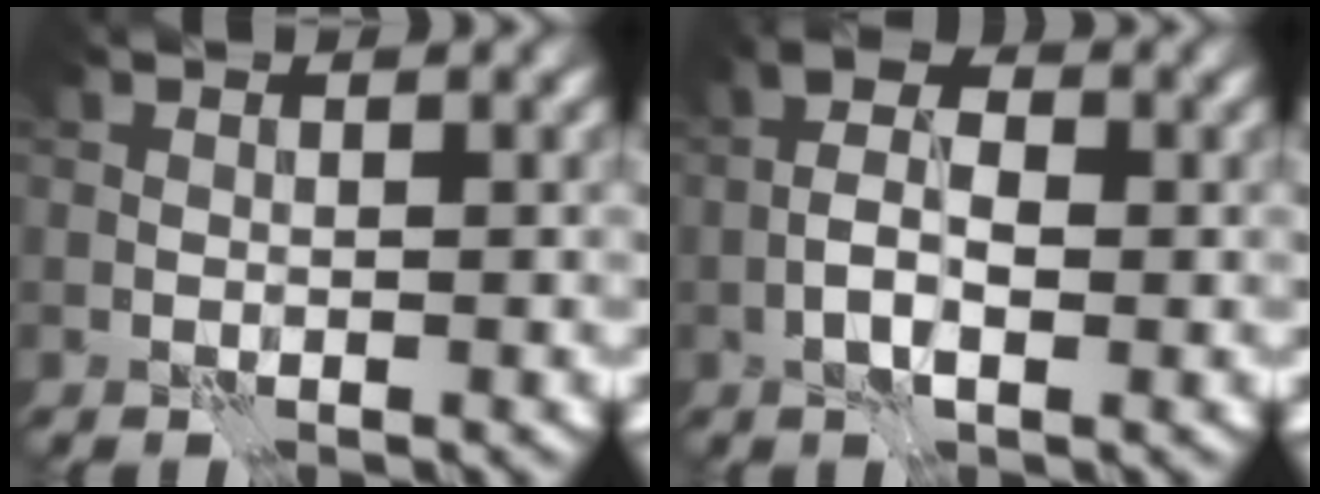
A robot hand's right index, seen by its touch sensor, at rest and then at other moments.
{"total": 4.4, "force": [-1.2, 2.1, 3.6], "torque": [-0.073, 0.007, -0.030]}